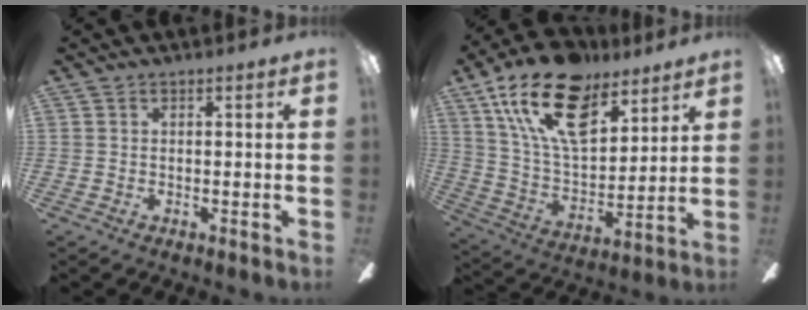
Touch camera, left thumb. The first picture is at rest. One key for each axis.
{"total": 21.8, "fx": 12.7, "fy": 11.3, "fz": 13.7, "tx": -0.261, "ty": -0.059, "tz": 0.226}